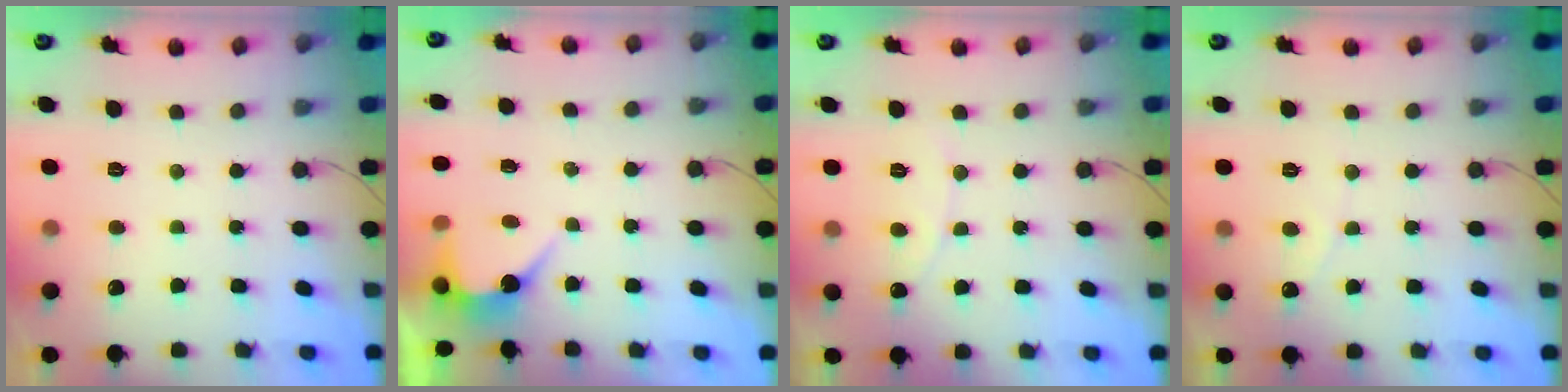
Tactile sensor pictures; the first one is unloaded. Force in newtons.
{"total": 4.2, "press": 4.2, "slide": 0.2}
{"total": 5.3, "press": 5.3, "slide": 0.5}
{"total": 2.7, "press": 2.7, "slide": 0.2}